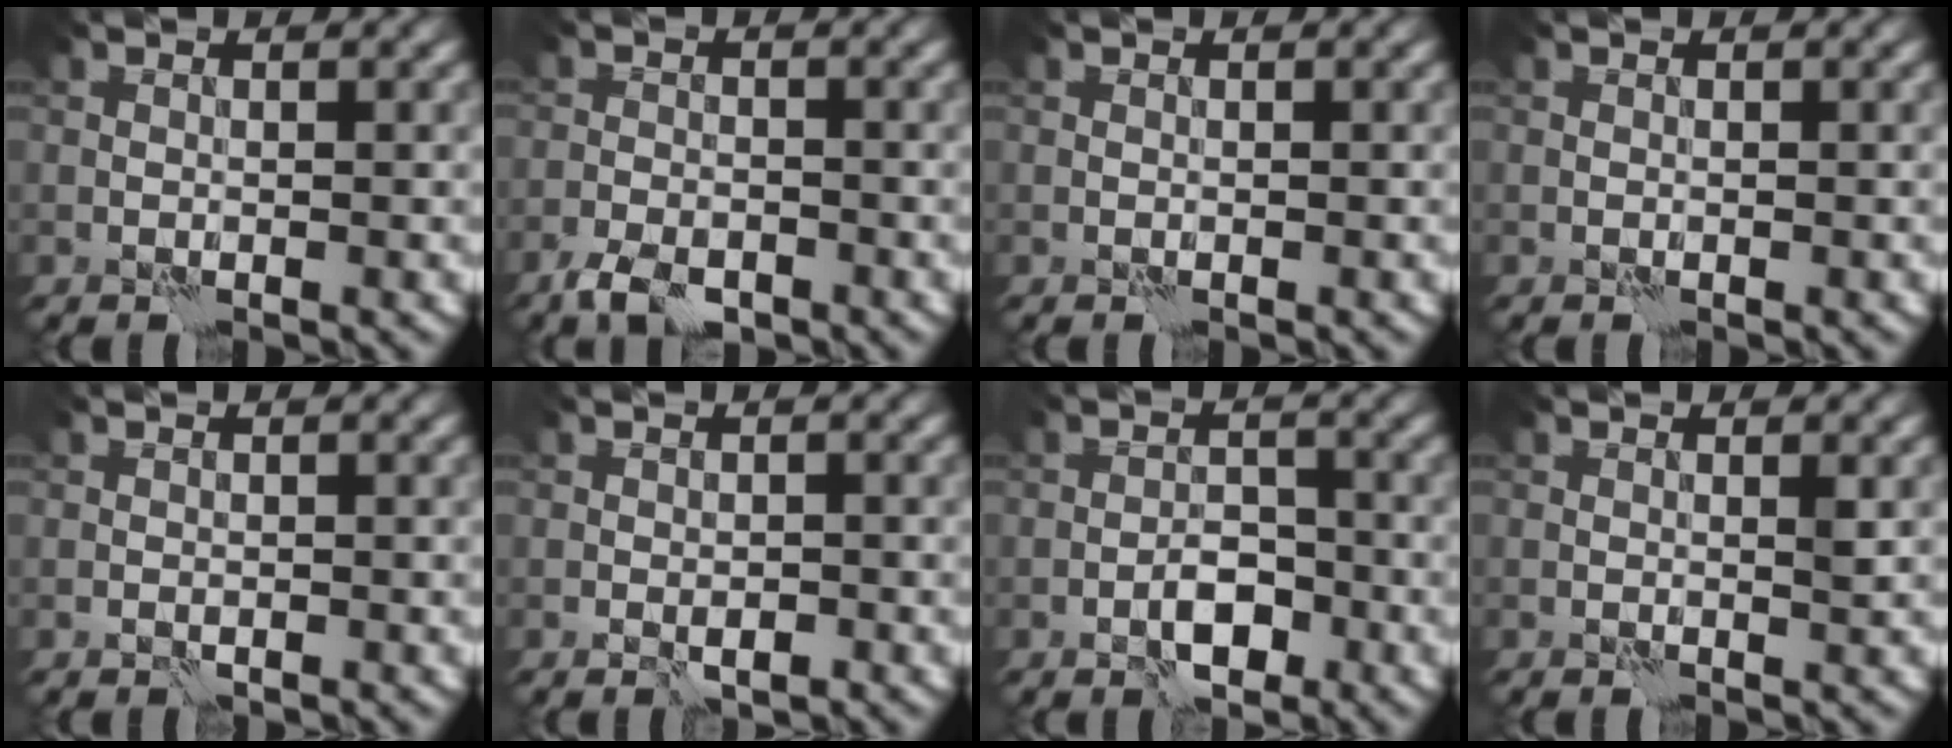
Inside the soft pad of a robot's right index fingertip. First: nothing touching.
{"total": 3.5, "force": [-2.7, 1.4, 1.8], "torque": [-0.031, -0.002, -0.053]}
{"total": 0.0}
{"total": 0.0}
{"total": 0.5, "force": [-0.3, 0.3, 0.3], "torque": [-0.006, 0.001, -0.006]}
{"total": 1.5, "force": [-0.8, 0.7, 1.1], "torque": [-0.020, -0.001, -0.012]}
{"total": 3.0, "force": [-1.7, 1.4, 2.1], "torque": [-0.029, 0.008, -0.028]}
{"total": 0.7, "force": [0.1, 0.1, 0.7], "torque": [-0.011, -0.002, 0.000]}